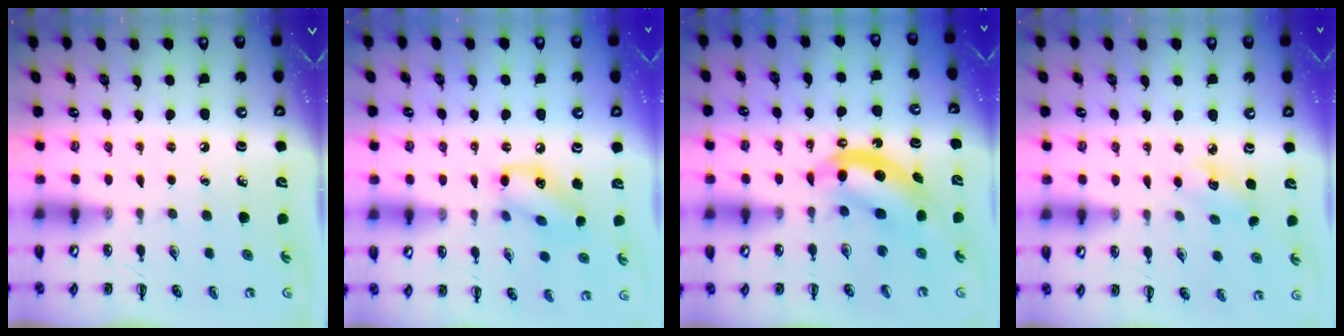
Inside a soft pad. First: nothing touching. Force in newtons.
{"total": 9.9, "press": 9.9, "slide": 0.3}
{"total": 6.8, "press": 6.7, "slide": 1.1}
{"total": 4.1, "press": 3.9, "slide": 1.2}